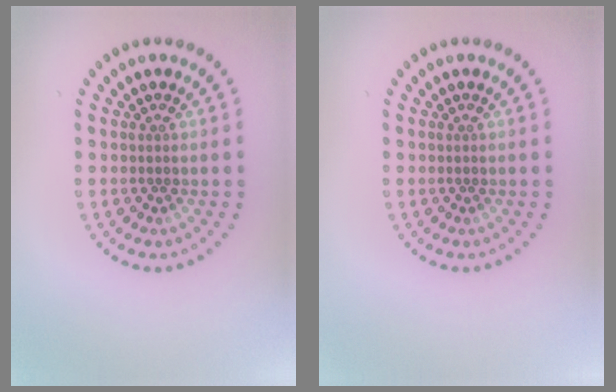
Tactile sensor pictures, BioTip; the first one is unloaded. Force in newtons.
{"total": 0.0}